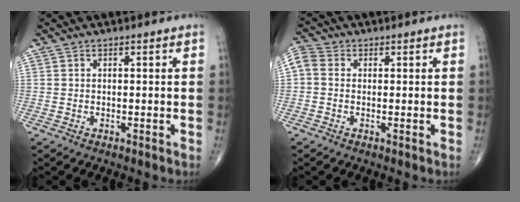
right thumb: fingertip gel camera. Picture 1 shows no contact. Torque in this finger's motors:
{"motor_torque": [-0.32, 0.33, 0.46, -0.03, 0.11]}